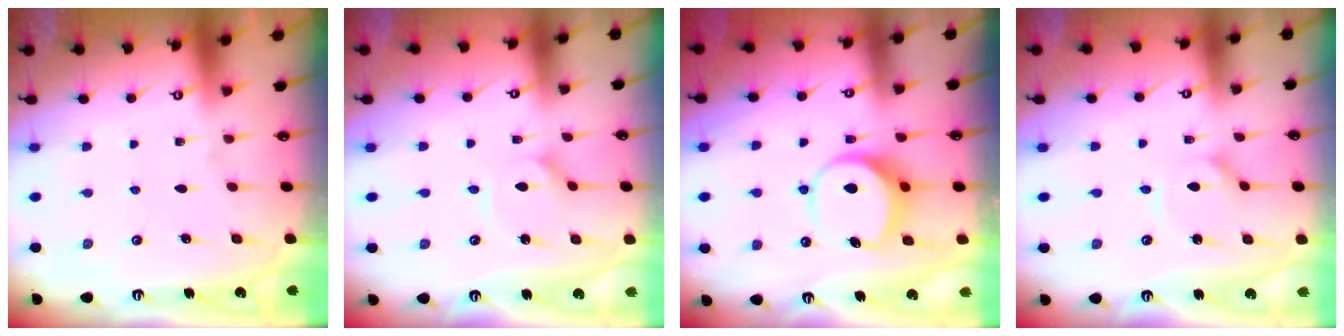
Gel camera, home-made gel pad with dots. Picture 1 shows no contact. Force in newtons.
{"total": 2.6, "press": 2.6, "slide": 0.4}
{"total": 9.0, "press": 9.0, "slide": 0.8}
{"total": 2.6, "press": 2.6, "slide": 0.4}